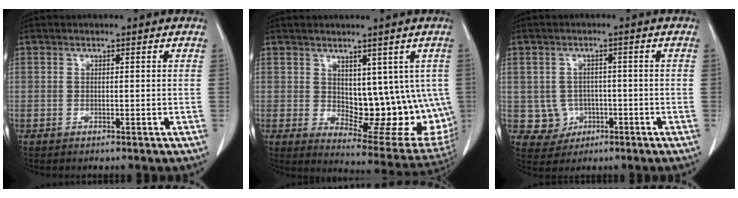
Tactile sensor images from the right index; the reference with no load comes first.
{"total": 14.3, "force": [0.8, 7.5, 12.1], "torque": [-0.138, -0.008, 0.033]}
{"total": 4.9, "force": [-0.7, 4.8, 0.5], "torque": [0.000, 0.009, -0.003]}